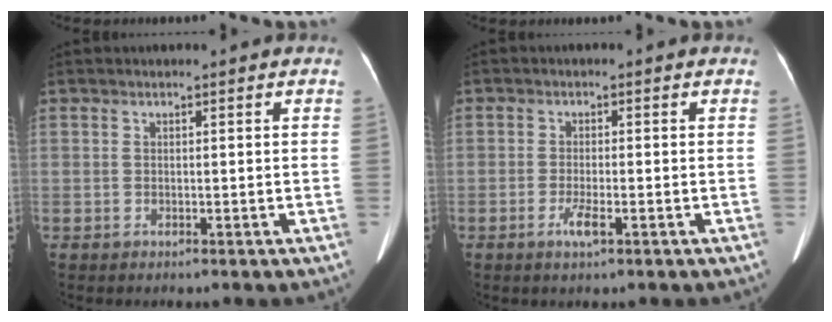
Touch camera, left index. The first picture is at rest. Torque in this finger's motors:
{"motor_torque": [0.11, -0.08, 0.06, 0.01]}